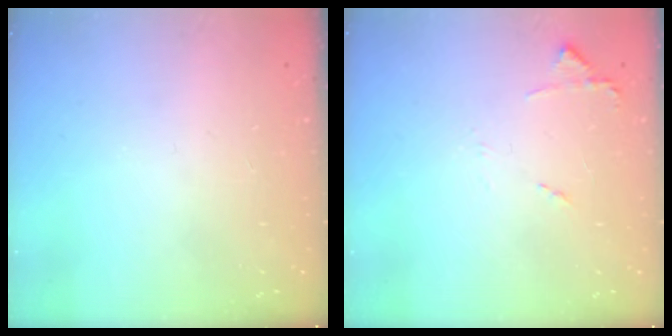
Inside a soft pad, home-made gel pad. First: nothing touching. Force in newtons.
{"total": 7.8, "press": 7.7, "slide": 0.7}